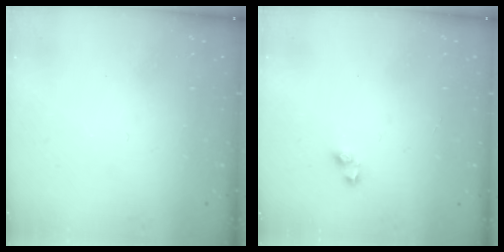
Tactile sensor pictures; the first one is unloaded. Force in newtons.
{"total": 3.1, "press": 3.1, "slide": 0.2}